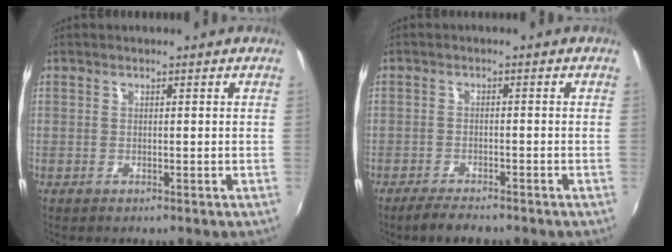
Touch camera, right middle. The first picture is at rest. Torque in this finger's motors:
{"motor_torque": [0.36, -0.43, -0.01, -0.01]}